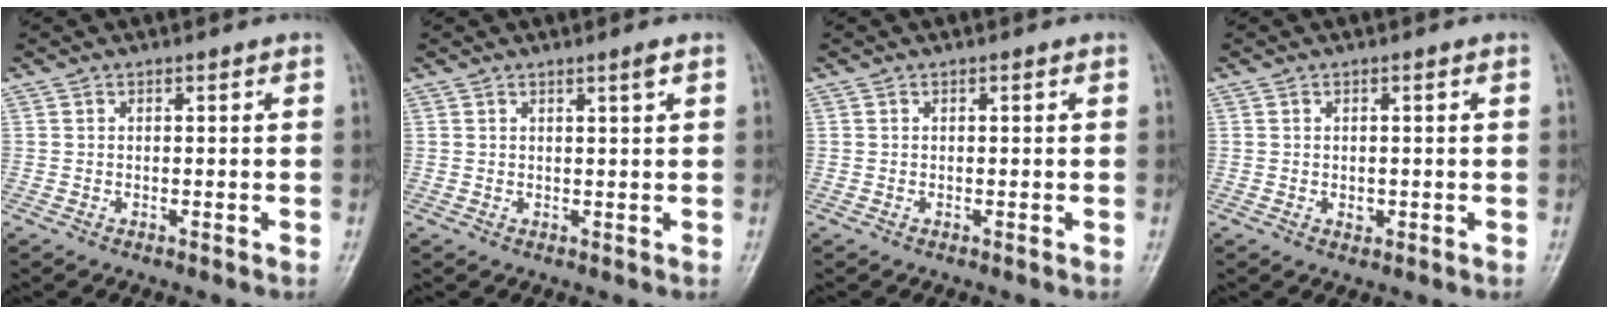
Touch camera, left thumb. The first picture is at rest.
{"total": 1.4, "force": [0.8, -0.2, 1.1], "torque": [-0.018, -0.007, 0.015]}
{"total": 0.0}
{"total": 1.4, "force": [-0.2, 1.1, 0.9], "torque": [-0.006, 0.000, -0.001]}